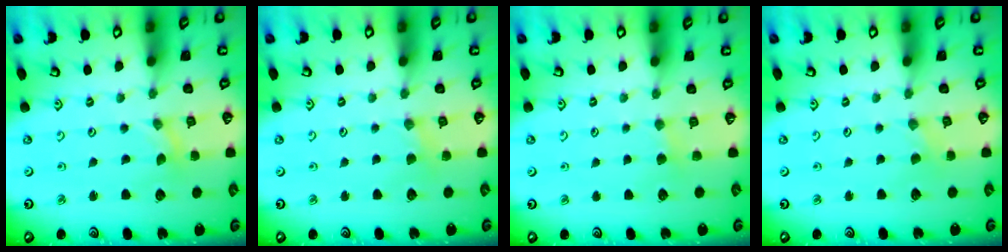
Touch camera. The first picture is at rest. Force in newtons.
{"total": 2.1, "press": 2.1, "slide": 0.4}
{"total": 2.4, "press": 2.4, "slide": 0.4}
{"total": 0.0}